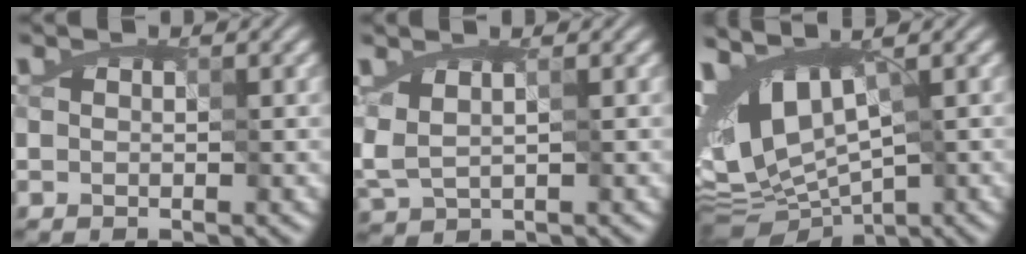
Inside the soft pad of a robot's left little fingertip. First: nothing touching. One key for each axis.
{"total": 2.3, "fx": 0.4, "fy": 1.2, "fz": 2.0, "tx": -0.047, "ty": 0.000, "tz": 0.009}
{"total": 9.1, "fx": 1.0, "fy": 5.2, "fz": 7.4, "tx": -0.129, "ty": 0.002, "tz": 0.035}